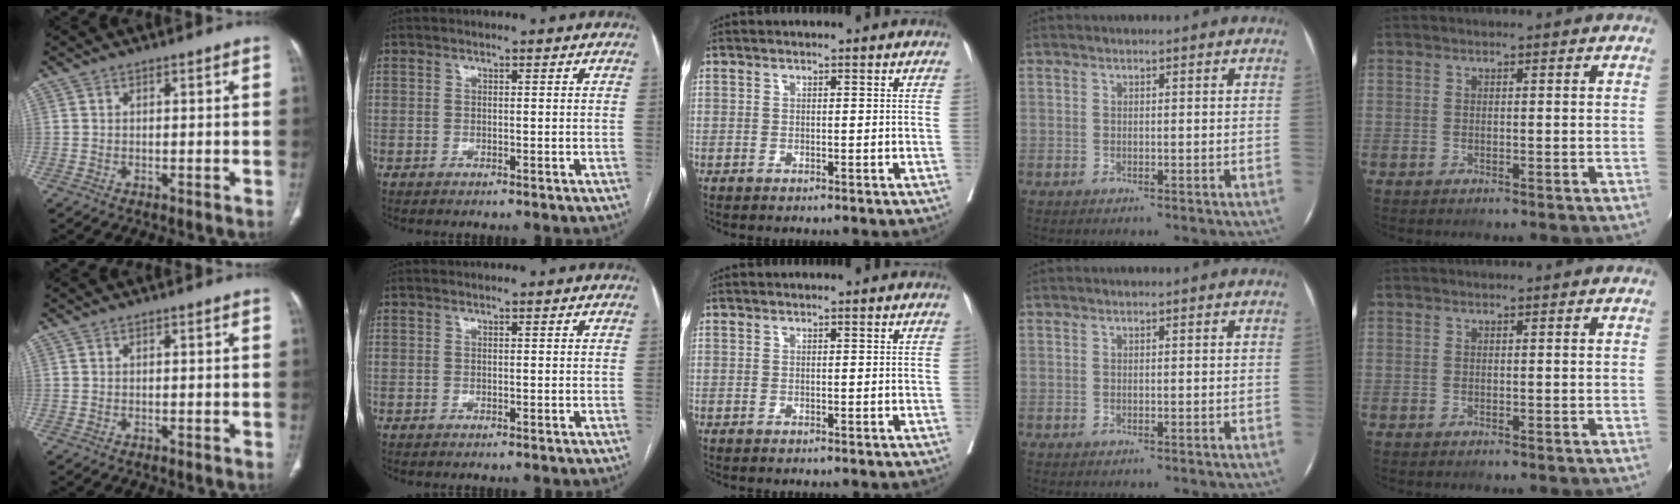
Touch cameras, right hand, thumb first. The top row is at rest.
{}